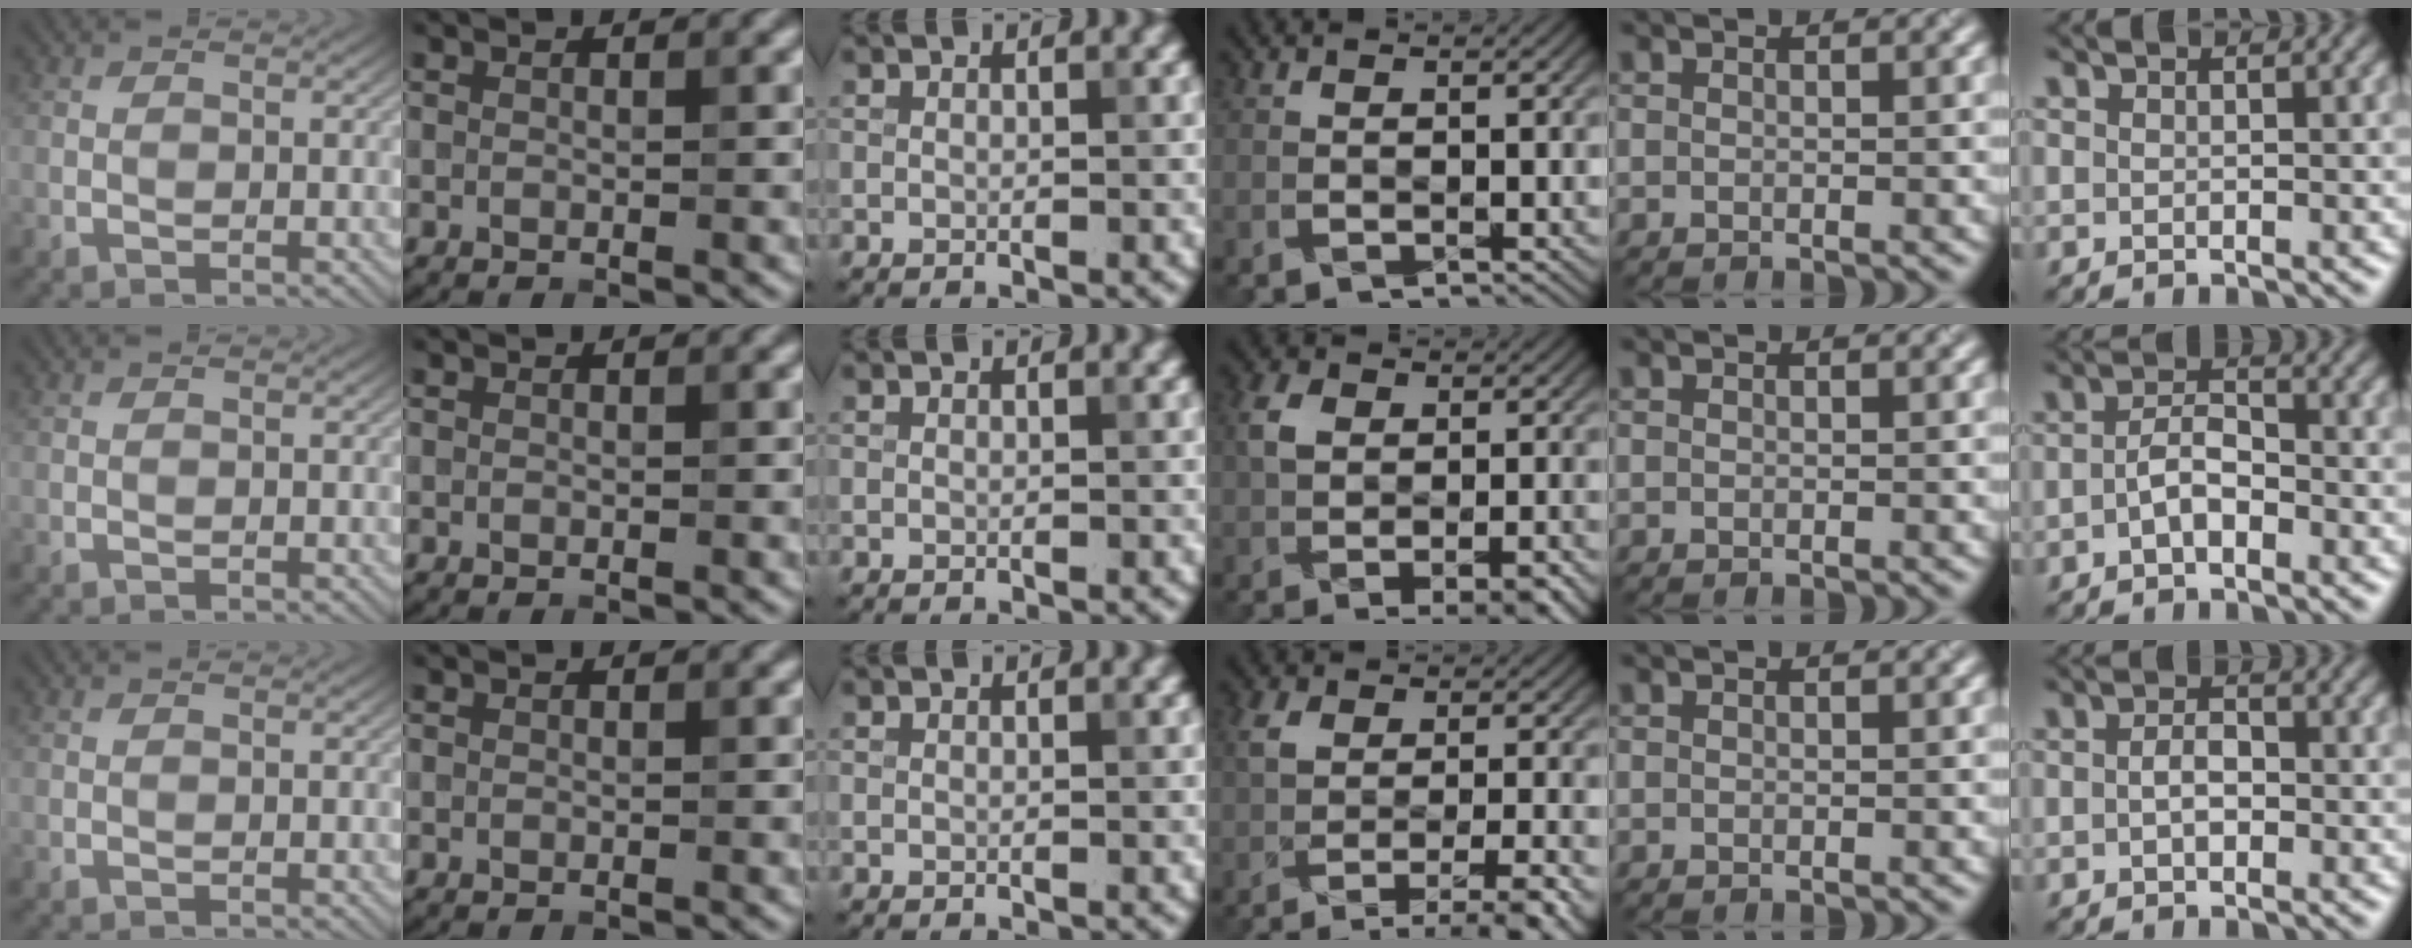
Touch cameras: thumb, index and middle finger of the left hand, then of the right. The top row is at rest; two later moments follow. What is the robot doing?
{"motion": "wrap", "object": "netting"}